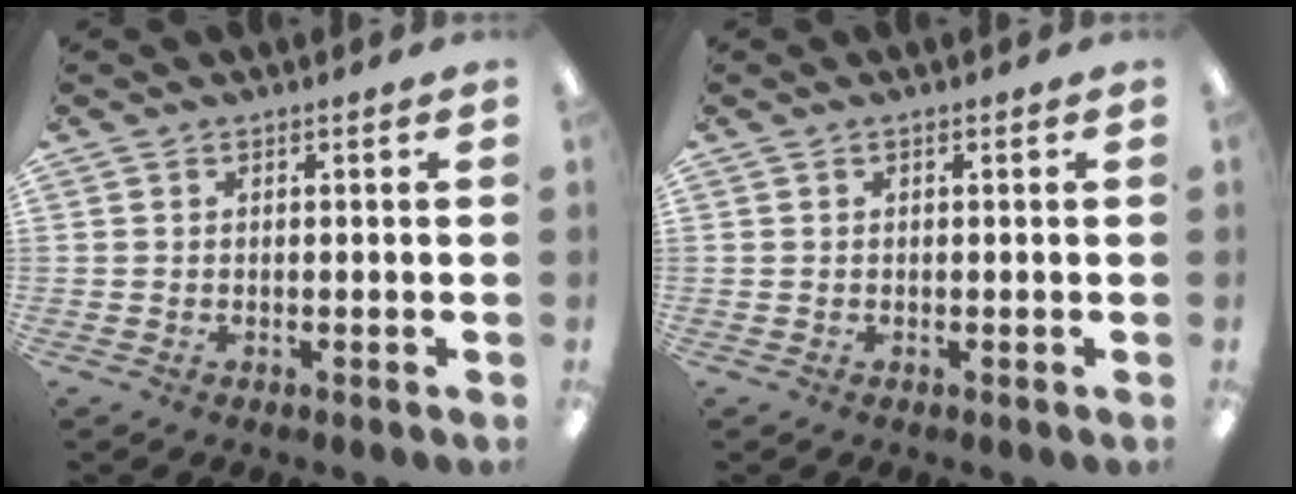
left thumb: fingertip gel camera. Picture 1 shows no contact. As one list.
[{"total": 0.0}]